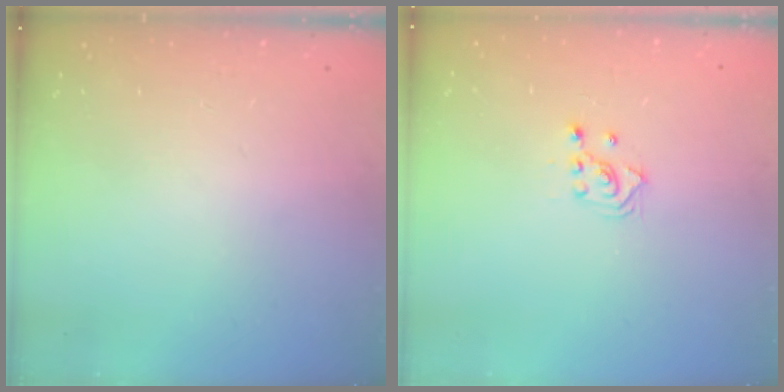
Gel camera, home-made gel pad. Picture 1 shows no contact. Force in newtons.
{"total": 2.5, "press": 2.3, "slide": 1.0}